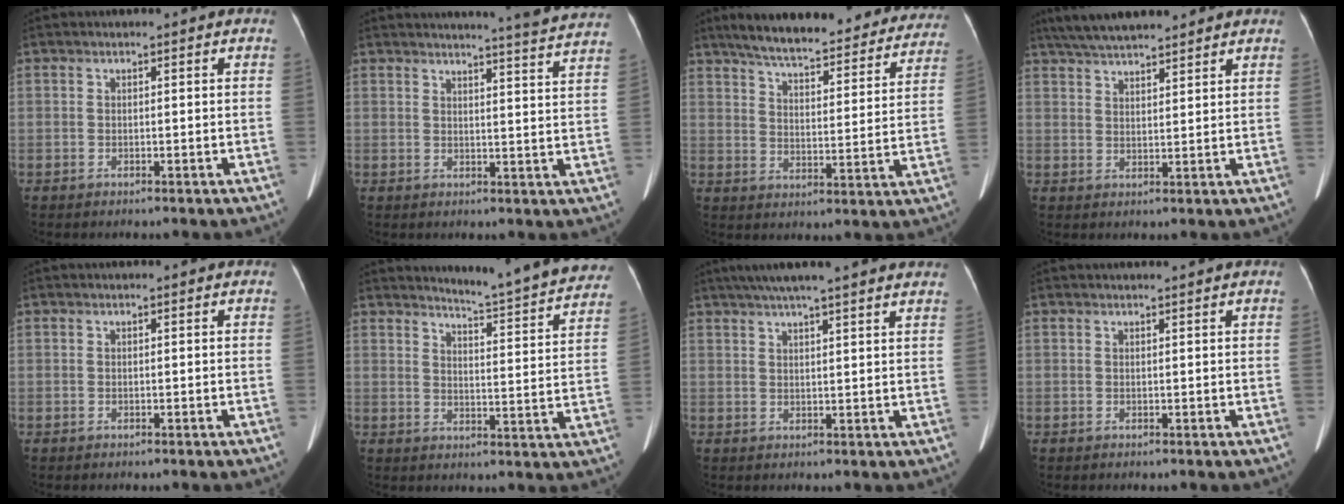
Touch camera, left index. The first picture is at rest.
{"total": 13.8, "force": [13.2, -1.6, 3.8], "torque": [-0.055, -0.067, 0.137]}
{"total": 27.2, "force": [23.9, 6.1, 11.5], "torque": [-0.168, -0.018, 0.297]}
{"total": 10.7, "force": [9.4, 1.7, 4.9], "torque": [-0.082, 0.034, 0.150]}
{"total": 0.0}
{"total": 16.5, "force": [15.8, 0.1, 4.8], "torque": [-0.063, -0.077, 0.179]}
{"total": 15.3, "force": [12.9, 0.3, 8.2], "torque": [-0.131, 0.041, 0.165]}
{"total": 1.9, "force": [1.7, -0.5, 0.7], "torque": [-0.009, 0.009, 0.026]}